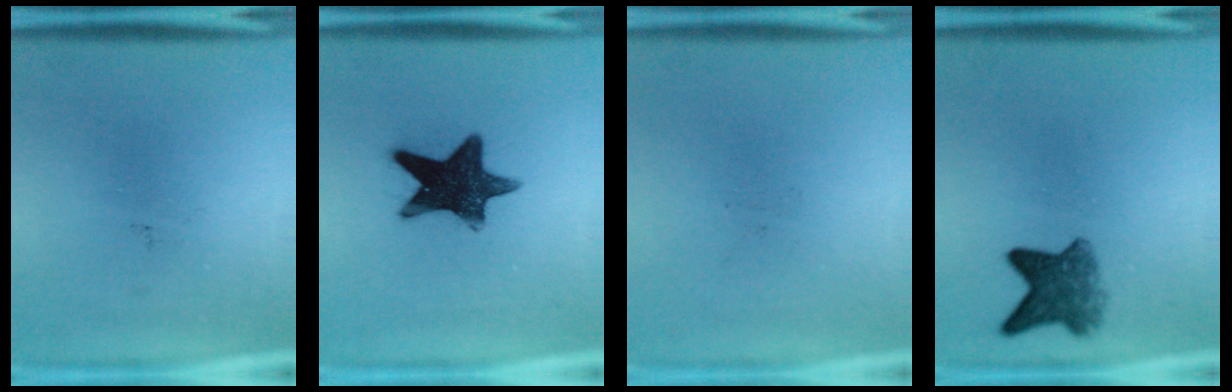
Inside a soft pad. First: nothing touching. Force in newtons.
{"total": 14.1}
{"total": 0.0}
{"total": 5.7}